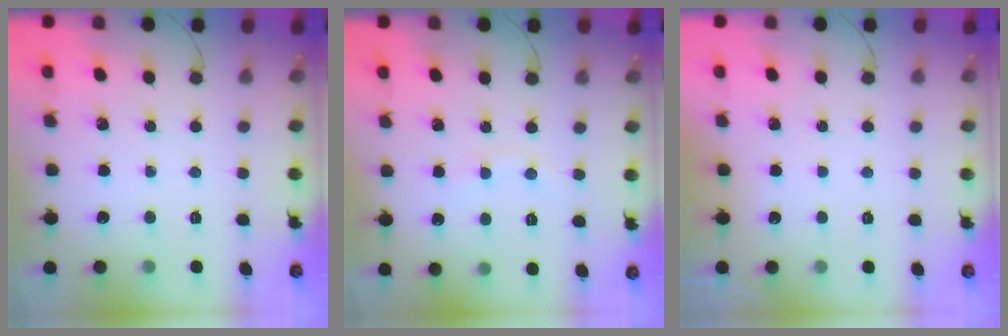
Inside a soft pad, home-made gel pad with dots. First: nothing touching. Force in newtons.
{"total": 3.1, "press": 3.0, "slide": 0.8}
{"total": 3.0, "press": 3.0, "slide": 0.1}